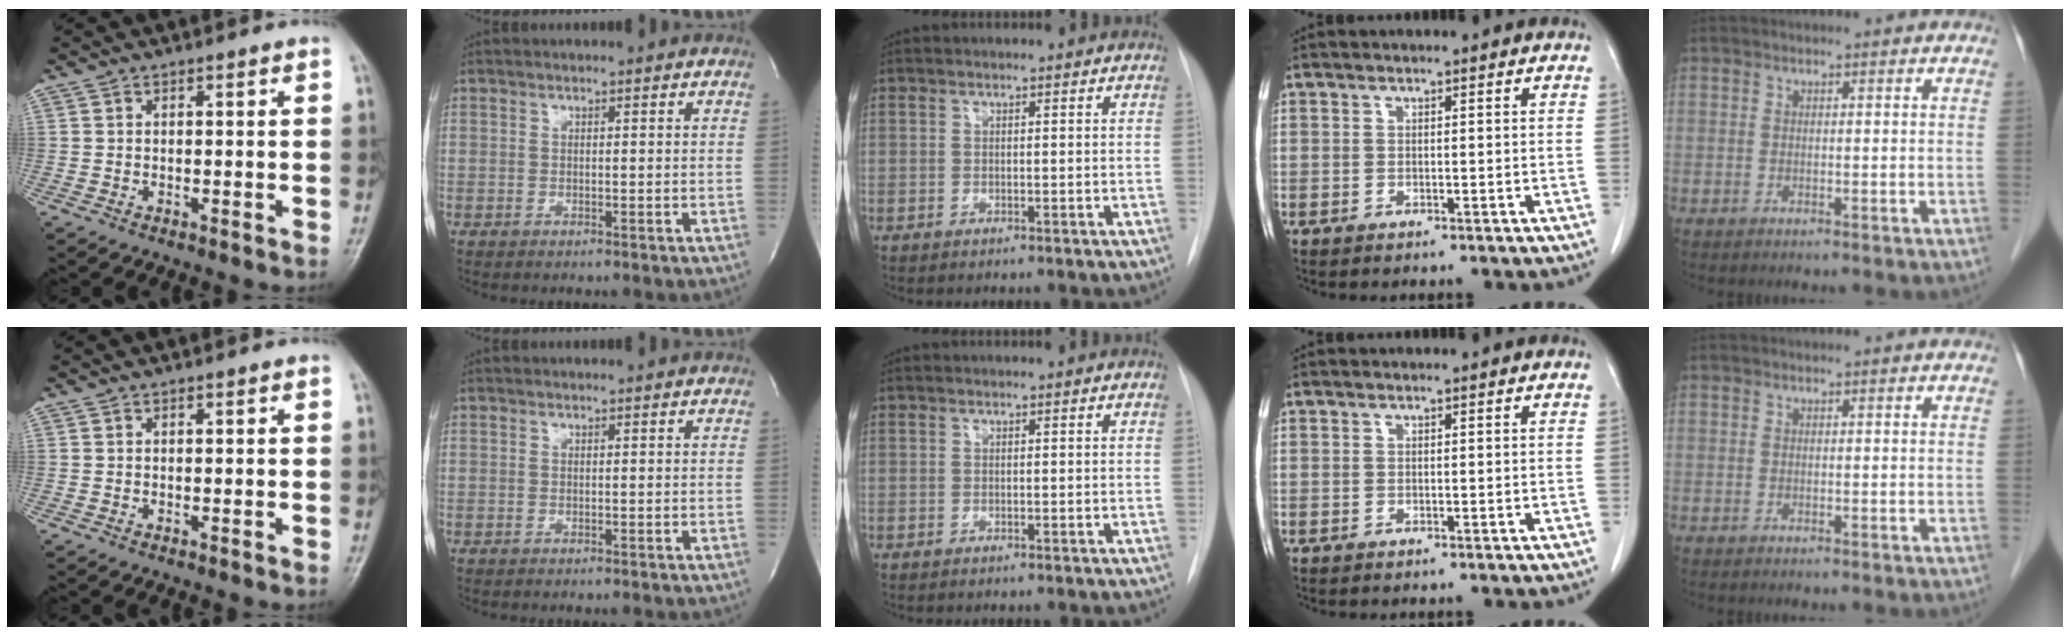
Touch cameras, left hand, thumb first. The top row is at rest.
{}